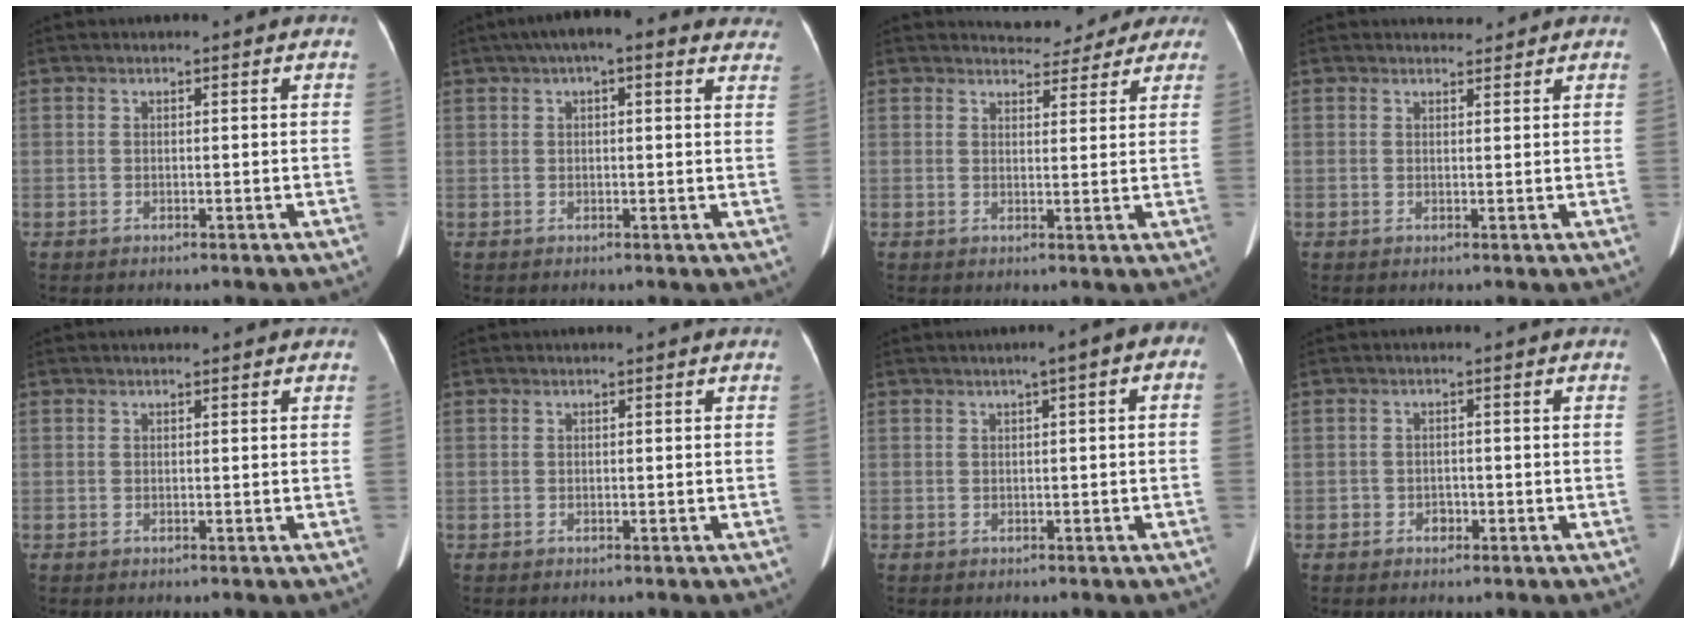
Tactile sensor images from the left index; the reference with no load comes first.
{"total": 12.1, "force": [8.9, 3.5, 7.4], "torque": [-0.093, 0.042, 0.101]}
{"total": 7.3, "force": [6.7, 2.9, 0.8], "torque": [0.005, 0.011, 0.064]}
{"total": 1.7, "force": [1.6, 0.6, -0.1], "torque": [0.001, 0.001, 0.023]}
{"total": 1.6, "force": [1.3, 0.5, 0.7], "torque": [-0.009, 0.018, 0.011]}
{"total": 0.0}
{"total": 3.9, "force": [0.9, 0.9, 3.7], "torque": [-0.043, 0.021, 0.004]}
{"total": 1.5, "force": [-1.1, 1.1, 0.3], "torque": [-0.005, 0.000, -0.016]}